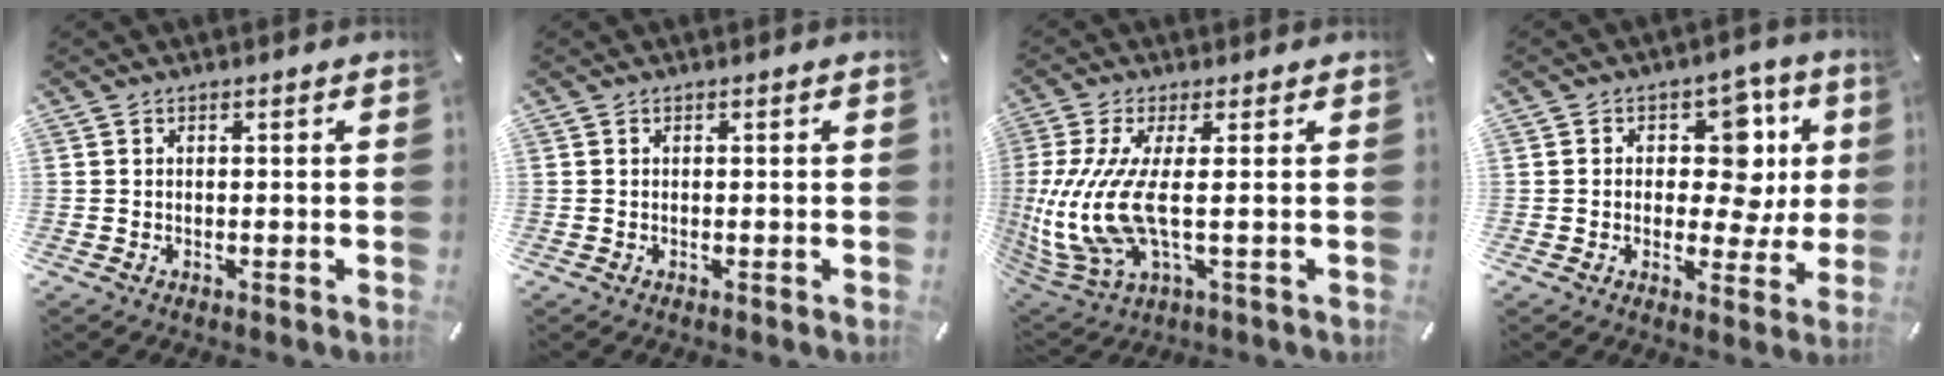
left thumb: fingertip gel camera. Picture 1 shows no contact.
{"total": 0.0}
{"total": 13.6, "force": [0.4, 4.0, 13.0], "torque": [-0.299, -0.031, 0.004]}
{"total": 13.5, "force": [3.0, 9.3, 9.4], "torque": [-0.118, -0.015, 0.052]}